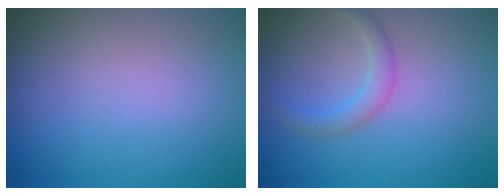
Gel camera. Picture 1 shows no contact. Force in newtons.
{"total": 1.7, "press": 1.7, "slide": 0.0}